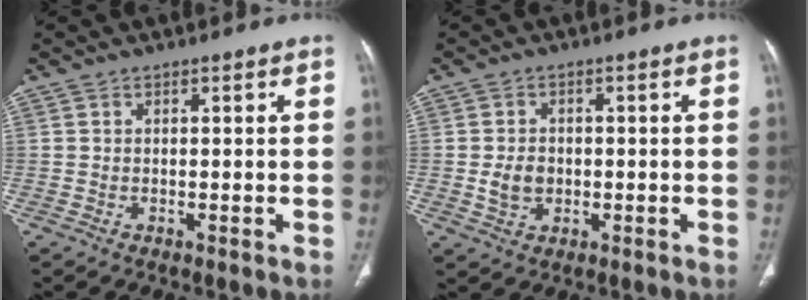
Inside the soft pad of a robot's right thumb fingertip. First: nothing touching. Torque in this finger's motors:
{"motor_torque": [0.76, 0.94, 0.63, -0.43, 0.03]}